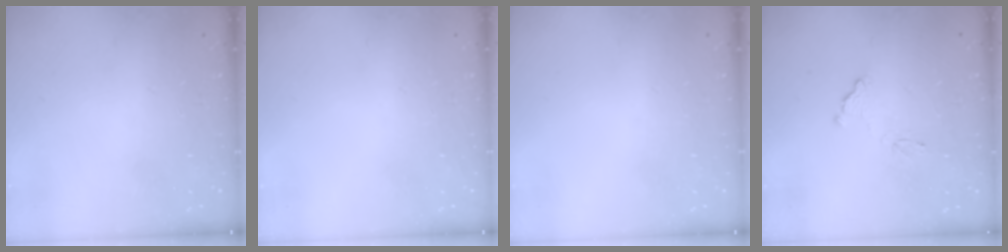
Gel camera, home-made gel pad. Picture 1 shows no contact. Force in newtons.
{"total": 0.0}
{"total": 0.0}
{"total": 8.6, "press": 8.6, "slide": 0.5}